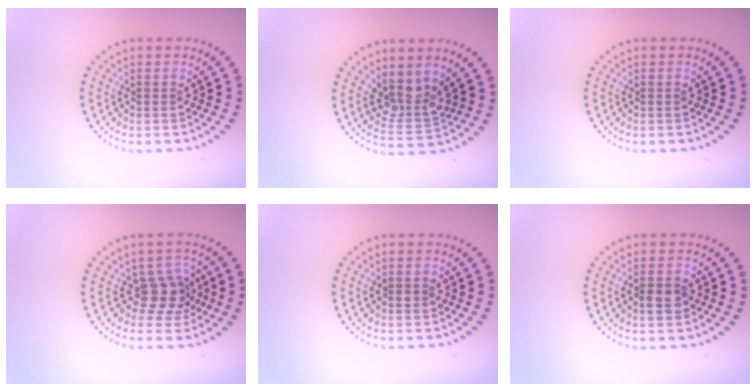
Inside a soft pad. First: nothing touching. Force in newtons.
{"total": 3.4, "press": 2.8, "slide": 1.9}
{"total": 0.0}
{"total": 2.9, "press": 2.1, "slide": 1.9}
{"total": 0.5, "press": 0.5, "slide": 0.0}
{"total": 1.6, "press": 1.6, "slide": 0.3}